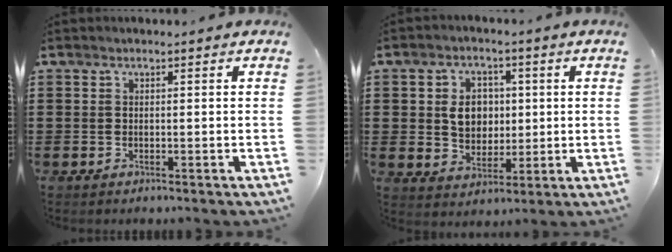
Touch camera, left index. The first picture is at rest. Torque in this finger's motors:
{"motor_torque": [1.17, 0.97, 0.27, 0.07]}